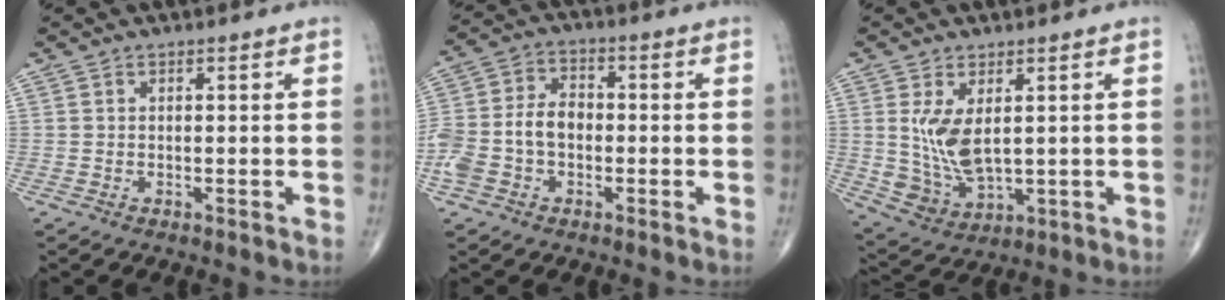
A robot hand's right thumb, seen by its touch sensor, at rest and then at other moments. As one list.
[{"total": 10.7, "force": [-2.1, 7.4, 7.5], "torque": [-0.153, 0.035, -0.046]}, {"total": 9.1, "force": [1.6, 5.1, 7.3], "torque": [-0.136, -0.019, 0.052]}]